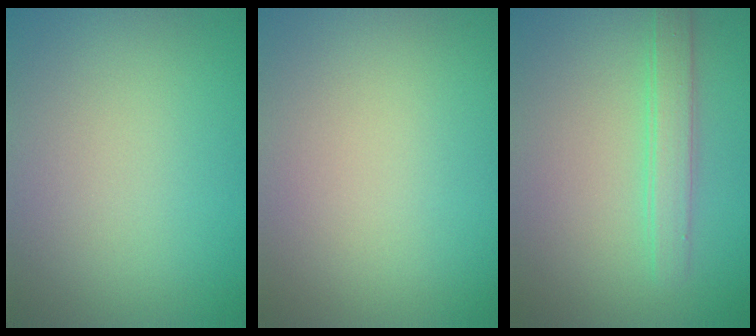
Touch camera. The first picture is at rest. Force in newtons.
{"total": 0.0}
{"total": 2.5, "press": 2.5, "slide": 0.1}